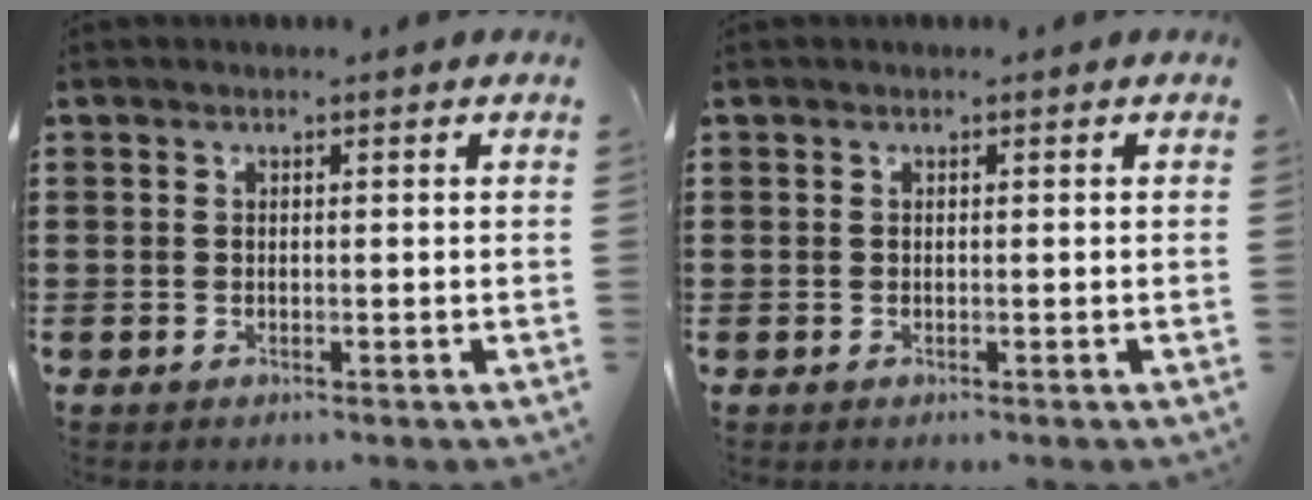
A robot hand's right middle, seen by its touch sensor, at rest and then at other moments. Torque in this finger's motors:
{"motor_torque": [0.12, -0.01, 0.03, 0.01]}